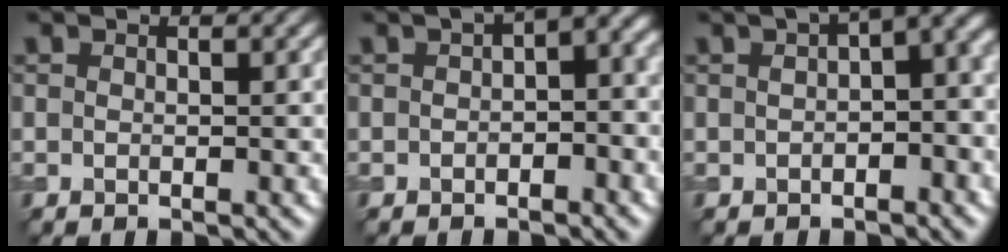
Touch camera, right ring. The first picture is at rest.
{"total": 5.0, "force": [0.6, 2.4, 4.3], "torque": [-0.039, 0.014, -0.002]}
{"total": 6.3, "force": [1.3, 2.6, 5.6], "torque": [-0.053, 0.018, 0.014]}